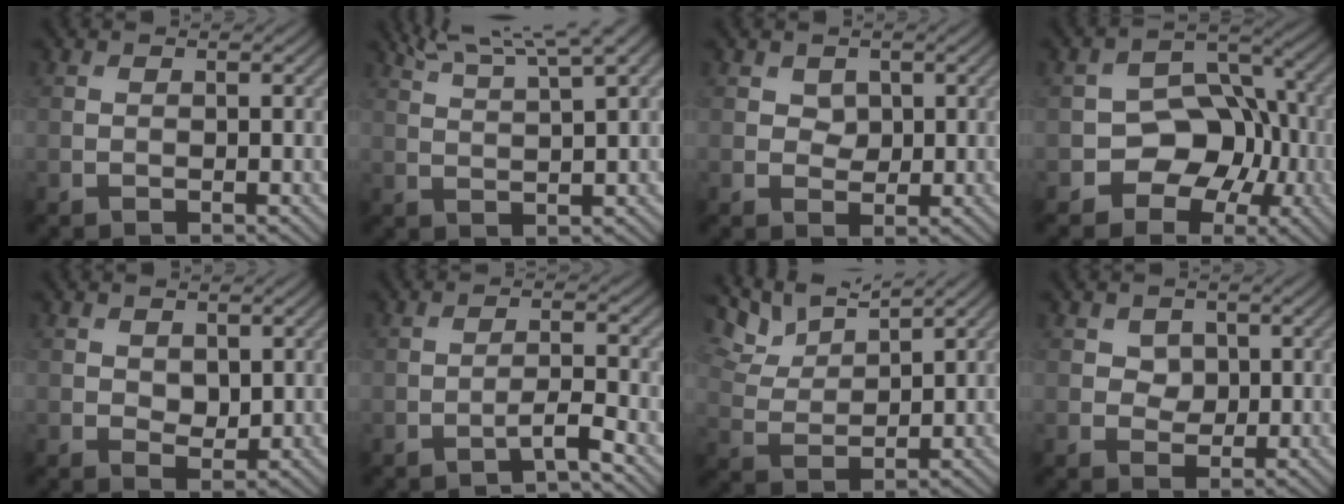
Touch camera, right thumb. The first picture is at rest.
{"total": 8.8, "force": [6.4, 1.2, 5.9], "torque": [-0.109, 0.023, 0.095]}
{"total": 2.0, "force": [0.9, 1.6, 0.9], "torque": [-0.022, -0.005, 0.008]}
{"total": 8.0, "force": [-2.7, 6.1, 4.4], "torque": [-0.055, 0.003, -0.057]}
{"total": 2.2, "force": [0.9, 1.6, 1.3], "torque": [-0.030, -0.006, 0.019]}
{"total": 2.4, "force": [-1.7, 0.1, 1.8], "torque": [-0.033, 0.010, -0.039]}
{"total": 6.9, "force": [5.6, 1.8, 3.6], "torque": [-0.089, 0.009, 0.107]}
{"total": 2.6, "force": [0.9, 2.2, 1.2], "torque": [-0.029, -0.009, 0.010]}